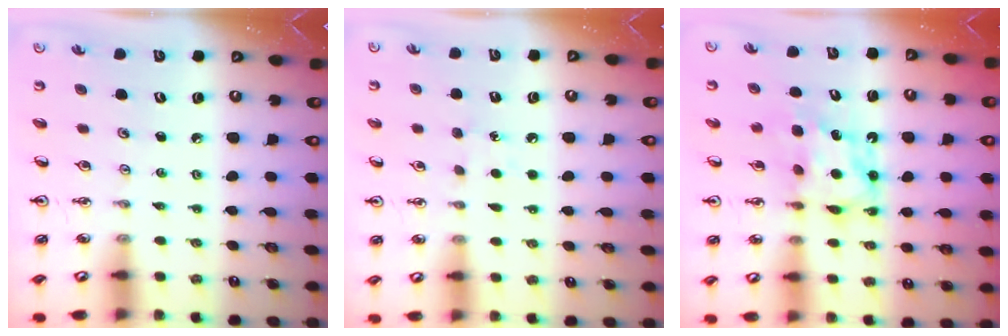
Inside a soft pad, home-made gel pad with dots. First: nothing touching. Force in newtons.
{"total": 5.2, "press": 5.1, "slide": 0.7}
{"total": 6.7, "press": 6.7, "slide": 0.5}